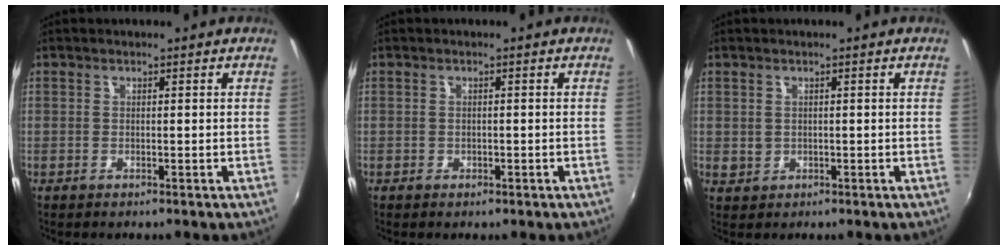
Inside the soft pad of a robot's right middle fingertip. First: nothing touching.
{"total": 1.3, "force": [-0.6, 1.0, 0.5], "torque": [-0.008, -0.005, -0.008]}
{"total": 1.8, "force": [0.3, 1.7, 0.5], "torque": [-0.003, 0.001, 0.007]}